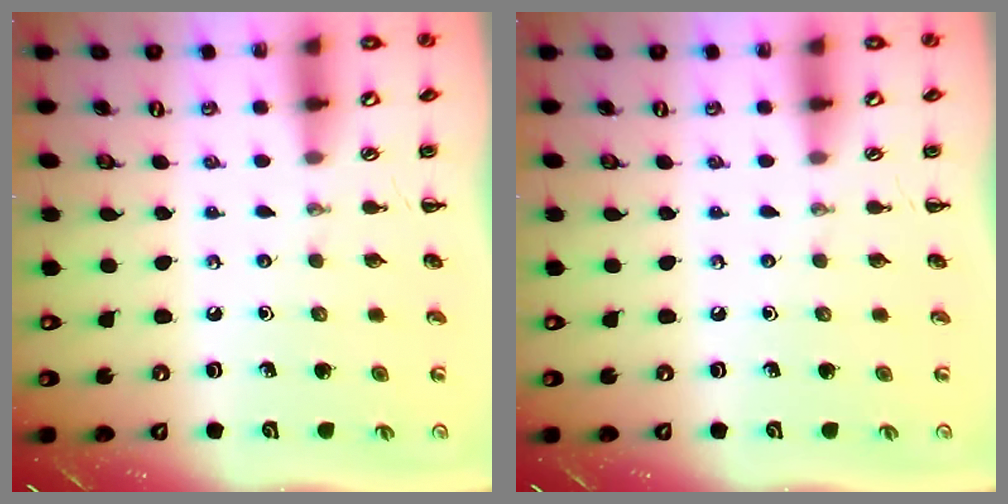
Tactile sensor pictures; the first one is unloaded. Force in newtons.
{"total": 0.0}